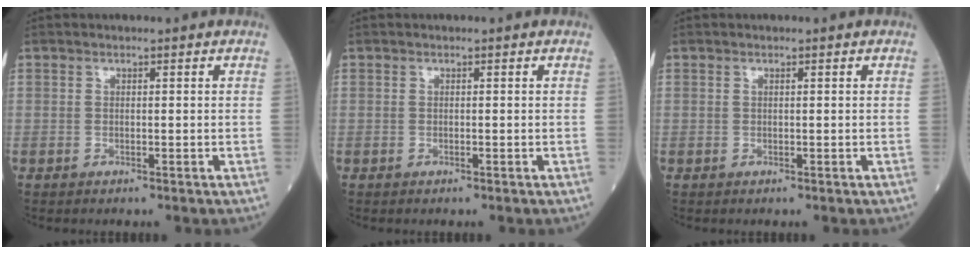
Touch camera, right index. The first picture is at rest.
{"total": 0.0}
{"total": 0.0}